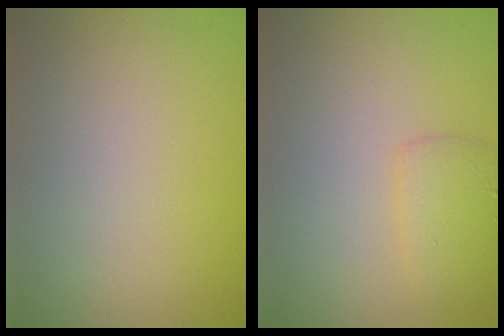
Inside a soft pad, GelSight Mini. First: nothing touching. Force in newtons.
{"total": 1.8, "press": 1.8, "slide": 0.2}